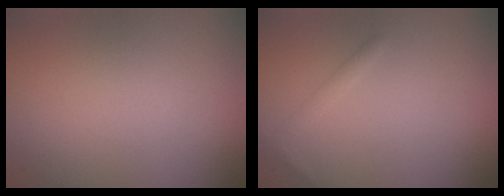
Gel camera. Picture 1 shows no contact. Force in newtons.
{"total": 0.9, "press": 0.9, "slide": 0.1}